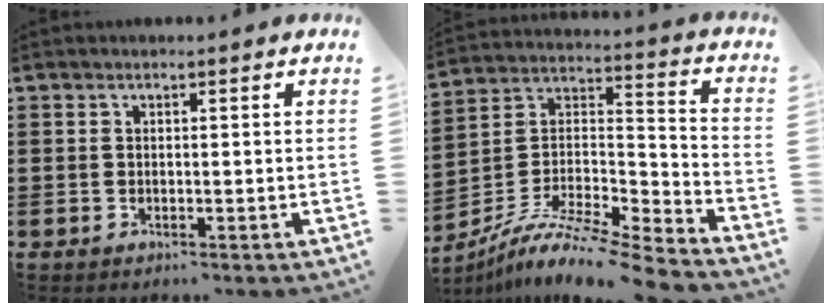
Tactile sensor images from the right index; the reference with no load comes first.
{"total": 9.5, "force": [-7.9, 0.8, 5.2], "torque": [-0.090, 0.004, -0.159]}